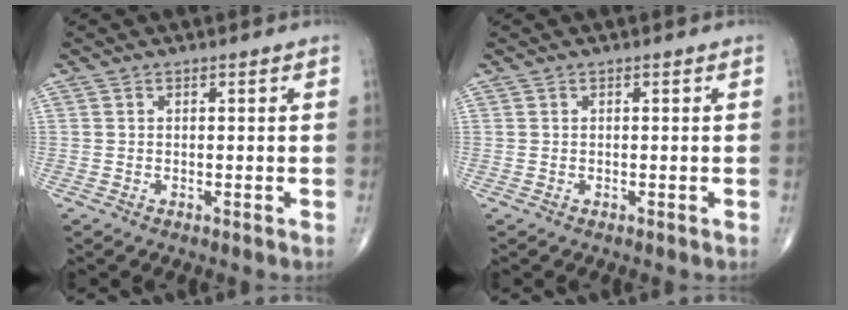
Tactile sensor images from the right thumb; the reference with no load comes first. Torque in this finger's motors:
{"motor_torque": [0.01, 0.04, -0.17, 0.13, 0.01]}